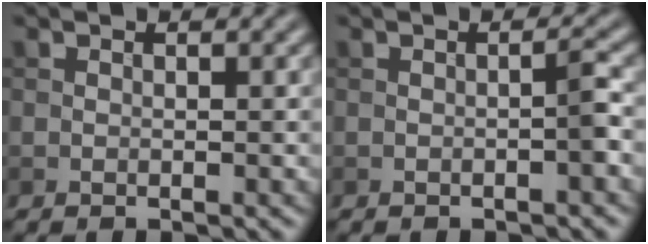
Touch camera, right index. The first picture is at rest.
{"total": 1.3, "force": [-0.4, 0.0, 1.2], "torque": [-0.018, 0.010, -0.008]}